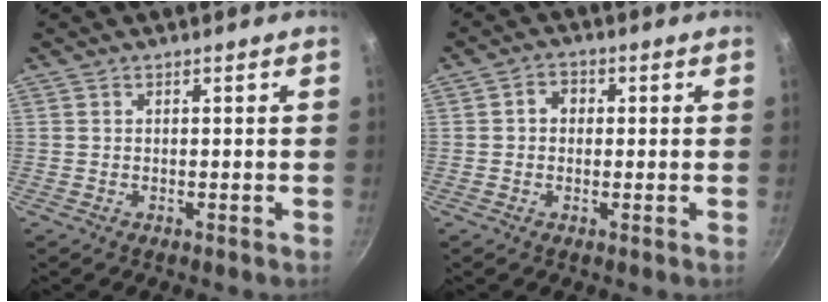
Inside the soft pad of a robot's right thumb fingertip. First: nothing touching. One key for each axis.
{"total": 3.5, "fx": 0.4, "fy": 2.9, "fz": 1.9, "tx": -0.015, "ty": 0.008, "tz": -0.002}